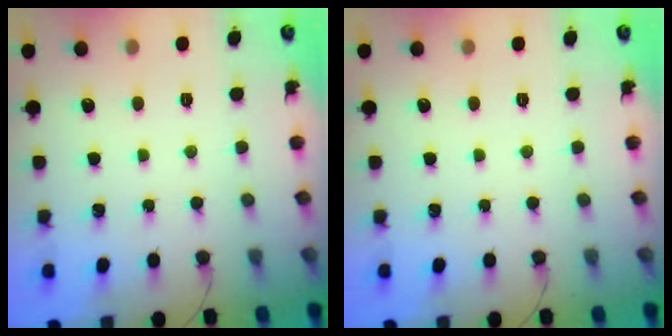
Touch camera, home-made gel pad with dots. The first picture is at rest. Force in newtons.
{"total": 0.0}